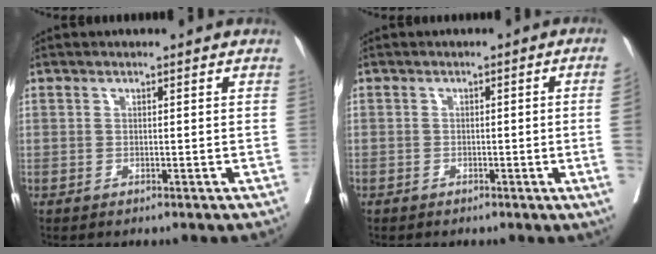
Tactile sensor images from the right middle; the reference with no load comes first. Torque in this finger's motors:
{"motor_torque": [0.39, -0.33, -1.03, -0.21]}